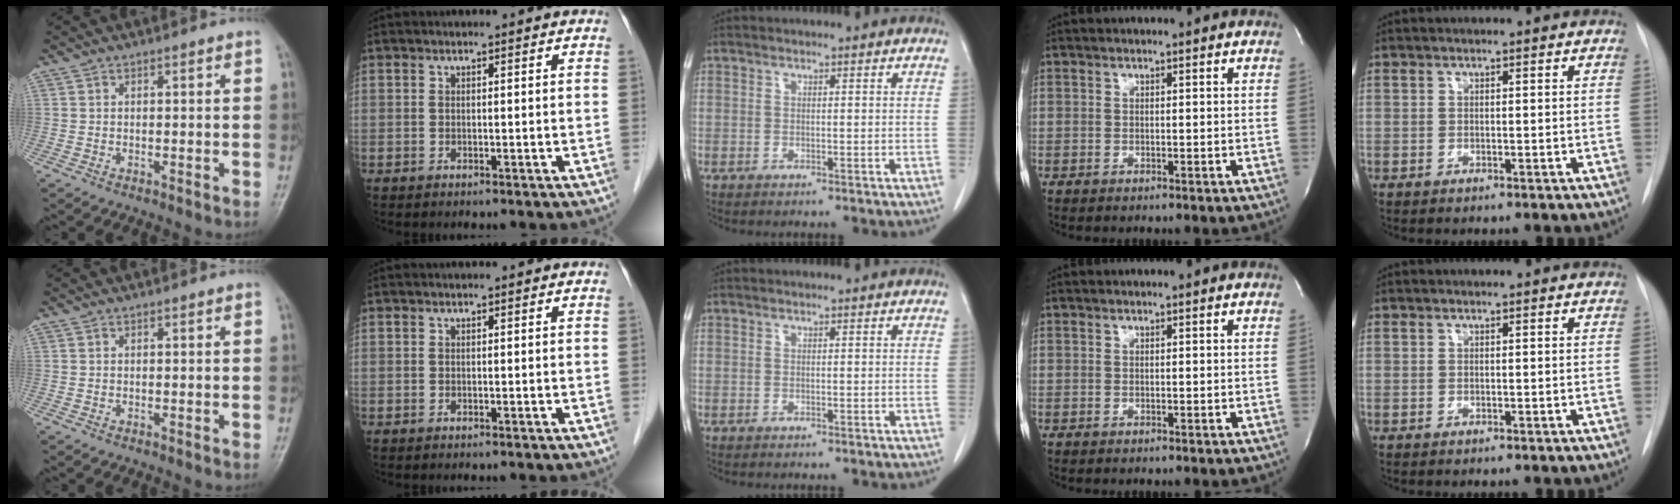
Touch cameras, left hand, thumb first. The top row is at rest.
{}